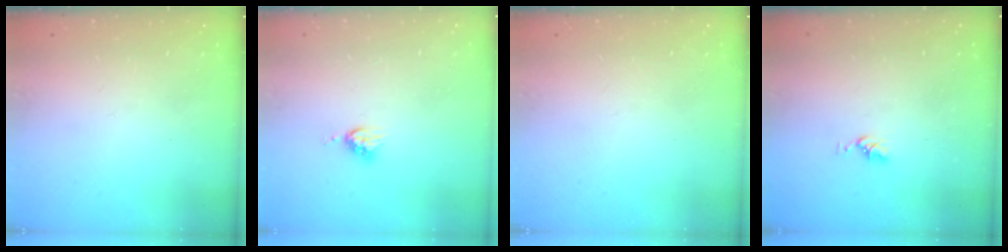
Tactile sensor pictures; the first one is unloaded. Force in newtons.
{"total": 5.4, "press": 5.4, "slide": 0.4}
{"total": 0.0}
{"total": 2.1, "press": 2.0, "slide": 0.3}